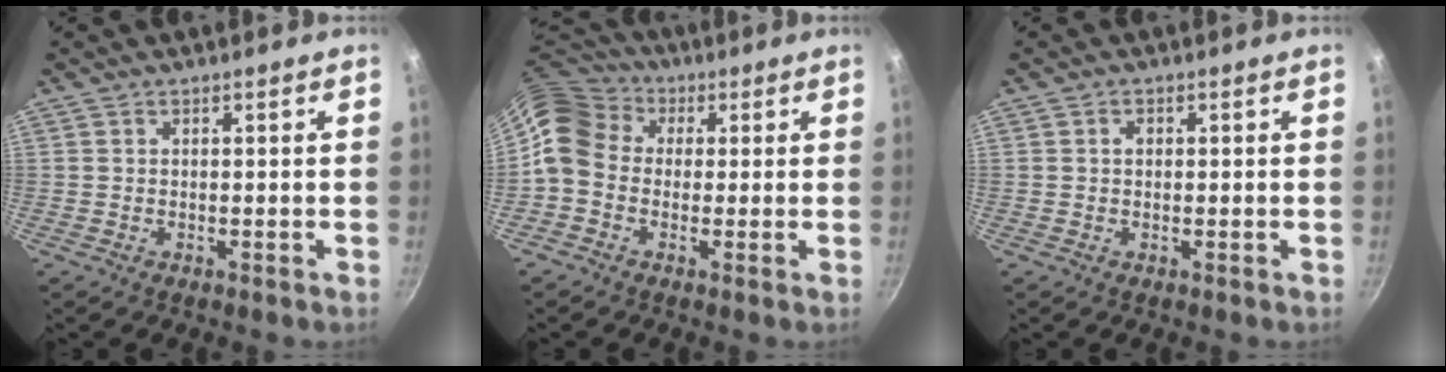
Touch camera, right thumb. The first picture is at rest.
{"total": 11.0, "force": [1.5, 9.0, 6.1], "torque": [-0.105, 0.026, 0.006]}
{"total": 1.2, "force": [0.2, 0.9, 0.7], "torque": [-0.009, 0.004, 0.003]}